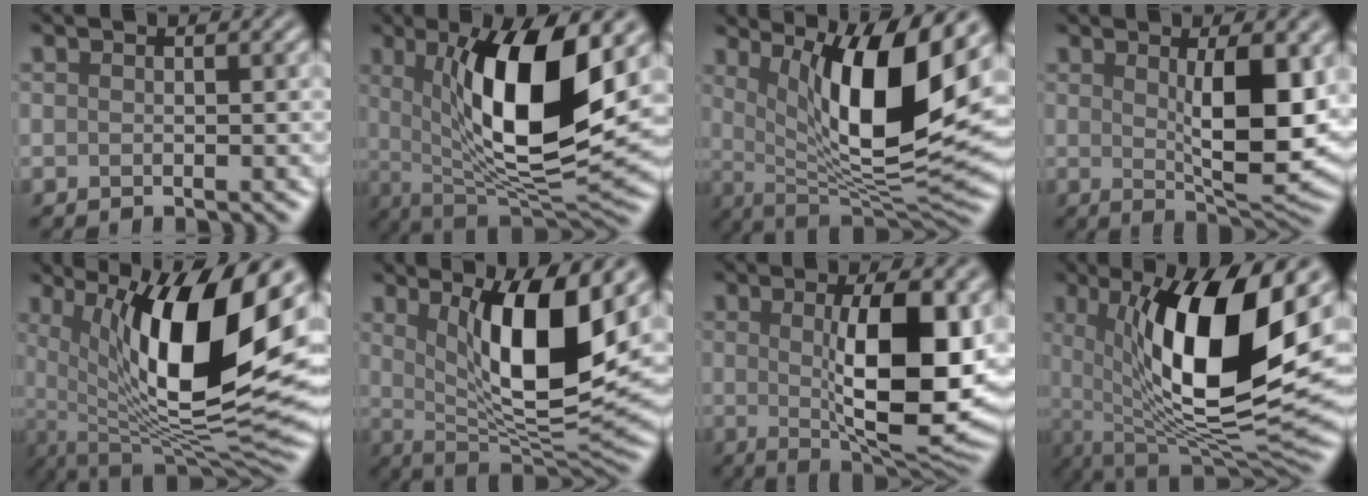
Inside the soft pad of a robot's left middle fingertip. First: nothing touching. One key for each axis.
{"total": 12.1, "fx": 2.4, "fy": 3.7, "fz": 11.2, "tx": -0.173, "ty": -0.011, "tz": 0.046}
{"total": 12.5, "fx": 3.7, "fy": 3.5, "fz": 11.4, "tx": -0.164, "ty": -0.011, "tz": 0.064}
{"total": 7.7, "fx": 1.1, "fy": 2.1, "fz": 7.3, "tx": -0.107, "ty": -0.013, "tz": 0.026}
{"total": 14.7, "fx": 3.5, "fy": 4.8, "fz": 13.4, "tx": -0.204, "ty": -0.013, "tz": 0.057}
{"total": 10.7, "fx": 3.1, "fy": 3.1, "fz": 9.8, "tx": -0.146, "ty": -0.016, "tz": 0.059}
{"total": 10.9, "fx": 0.6, "fy": 3.2, "fz": 10.4, "tx": -0.148, "ty": -0.011, "tz": 0.017}
{"total": 14.2, "fx": 2.8, "fy": 4.6, "fz": 13.1, "tx": -0.204, "ty": -0.013, "tz": 0.046}